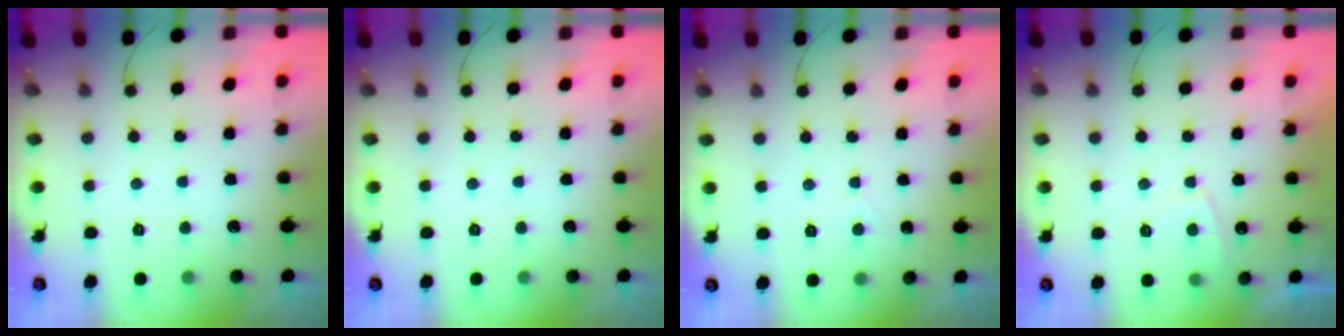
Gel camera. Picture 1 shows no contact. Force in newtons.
{"total": 0.0}
{"total": 1.0, "press": 1.0, "slide": 0.2}
{"total": 1.9, "press": 1.8, "slide": 0.7}